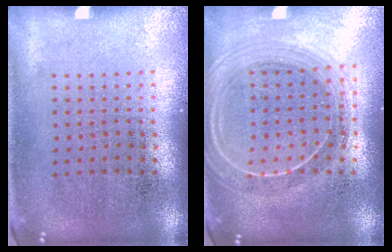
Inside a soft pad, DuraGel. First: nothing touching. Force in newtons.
{"total": 2.0, "press": 1.7, "slide": 0.9}